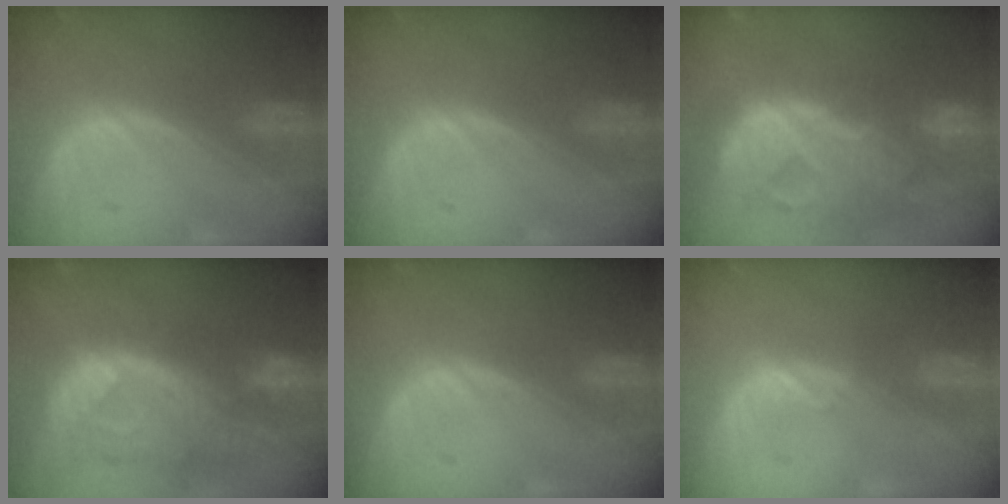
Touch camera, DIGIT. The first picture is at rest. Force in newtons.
{"total": 0.0}
{"total": 13.1, "press": 11.1, "slide": 6.9}
{"total": 10.9, "press": 9.7, "slide": 5.1}
{"total": 0.0}
{"total": 1.1, "press": 1.0, "slide": 0.4}